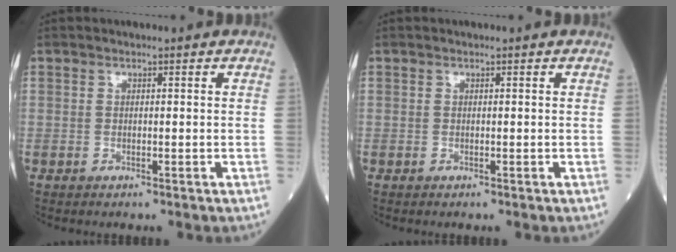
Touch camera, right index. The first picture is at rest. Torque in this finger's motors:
{"motor_torque": [0.00, 0.00, 0.00, 0.00]}